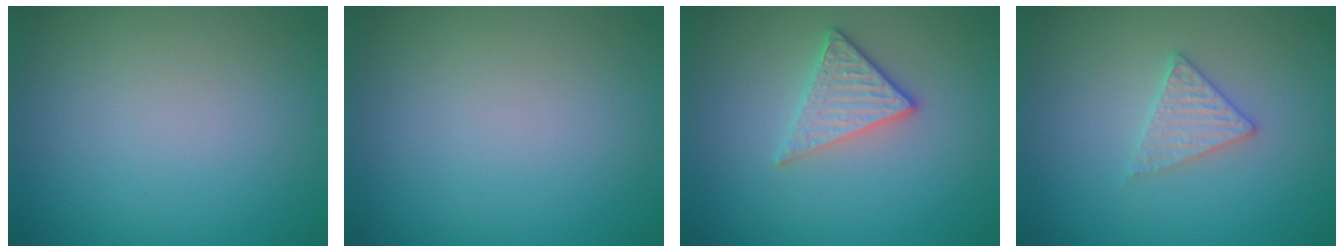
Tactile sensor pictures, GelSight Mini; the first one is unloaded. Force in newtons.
{"total": 0.0}
{"total": 2.9, "press": 2.6, "slide": 1.3}
{"total": 2.1, "press": 2.1, "slide": 0.3}